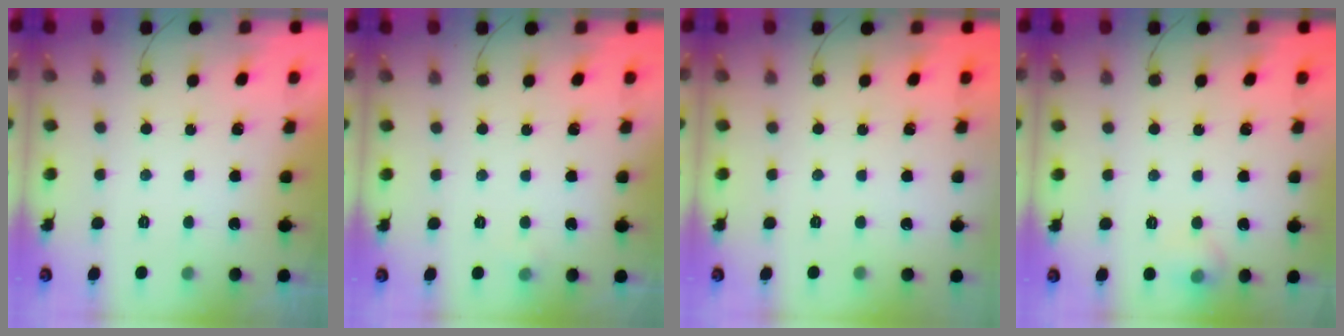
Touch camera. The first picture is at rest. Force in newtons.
{"total": 3.2, "press": 2.9, "slide": 1.4}
{"total": 0.0}
{"total": 7.0, "press": 6.8, "slide": 1.9}